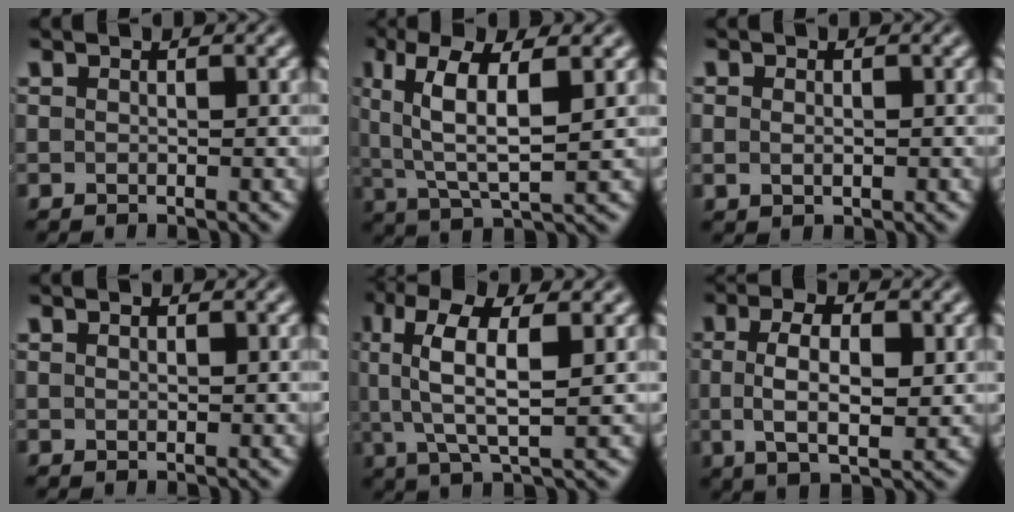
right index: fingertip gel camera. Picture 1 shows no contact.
{"total": 6.2, "force": [1.4, 2.2, 5.6], "torque": [-0.106, -0.007, 0.035]}
{"total": 0.8, "force": [0.0, 0.4, 0.7], "torque": [-0.018, -0.010, 0.009]}
{"total": 0.5, "force": [0.2, -0.4, 0.2], "torque": [0.003, -0.003, 0.008]}
{"total": 6.3, "force": [1.4, 2.1, 5.7], "torque": [-0.114, 0.001, 0.027]}
{"total": 5.3, "force": [0.5, 2.1, 4.8], "torque": [-0.086, -0.006, 0.011]}